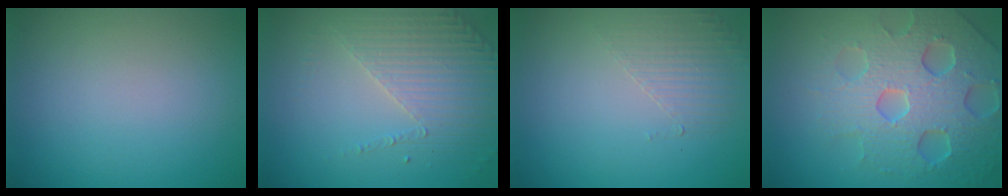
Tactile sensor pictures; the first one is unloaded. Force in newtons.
{"total": 4.4, "press": 3.2, "slide": 3.0}
{"total": 1.6, "press": 0.7, "slide": 1.4}
{"total": 7.3, "press": 7.2, "slide": 1.5}